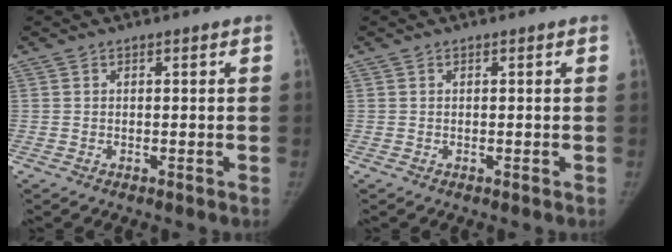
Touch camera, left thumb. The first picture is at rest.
{"total": 0.0}